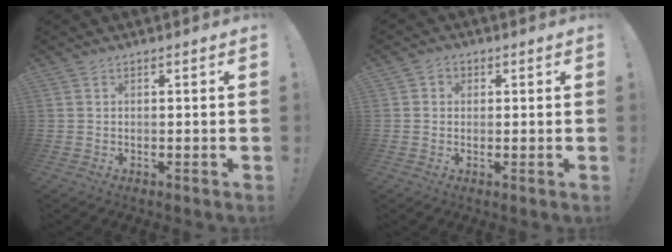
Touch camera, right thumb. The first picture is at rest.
{"total": 2.0, "force": [0.1, 1.9, 0.7], "torque": [-0.010, 0.004, 0.001]}